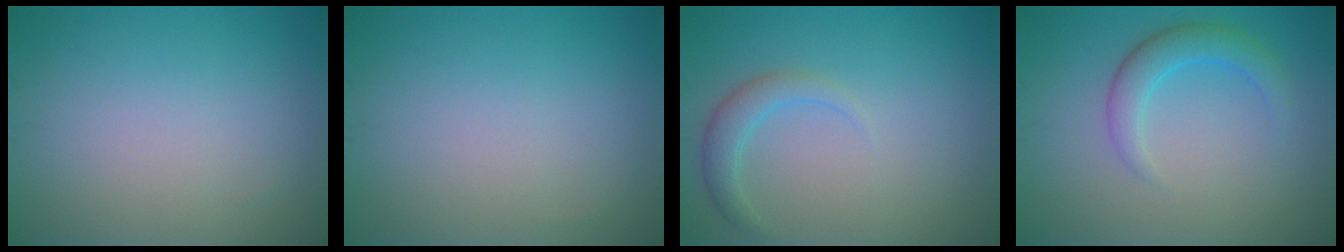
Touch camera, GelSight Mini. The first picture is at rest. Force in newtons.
{"total": 0.0}
{"total": 2.1, "press": 2.1, "slide": 0.1}
{"total": 3.0, "press": 3.0, "slide": 0.1}